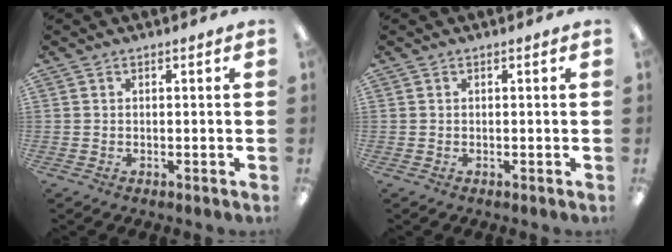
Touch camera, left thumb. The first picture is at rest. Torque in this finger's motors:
{"motor_torque": [-0.20, -0.04, -0.10, 0.10, 0.00]}